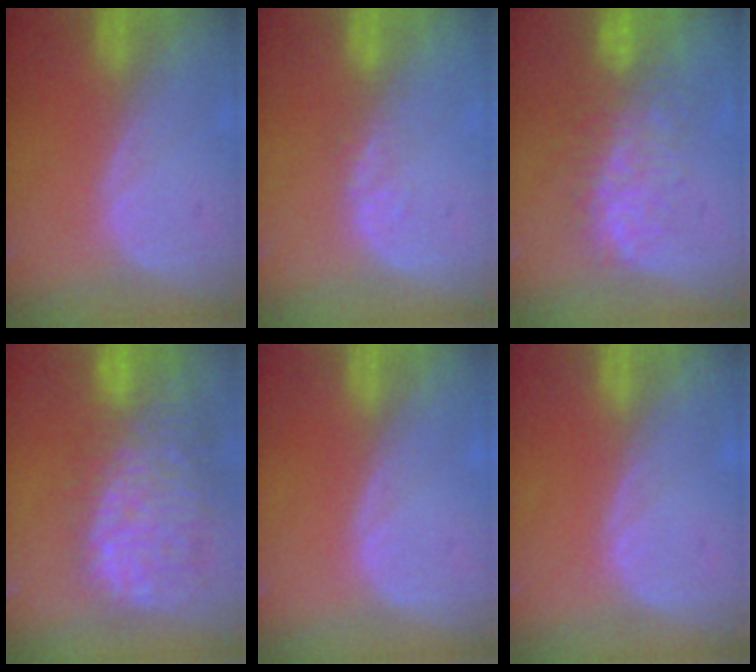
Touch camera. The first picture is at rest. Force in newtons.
{"total": 2.5, "press": 1.9, "slide": 1.7}
{"total": 8.5, "press": 7.7, "slide": 3.6}
{"total": 14.0, "press": 11.7, "slide": 7.7}
{"total": 0.0}
{"total": 0.0}